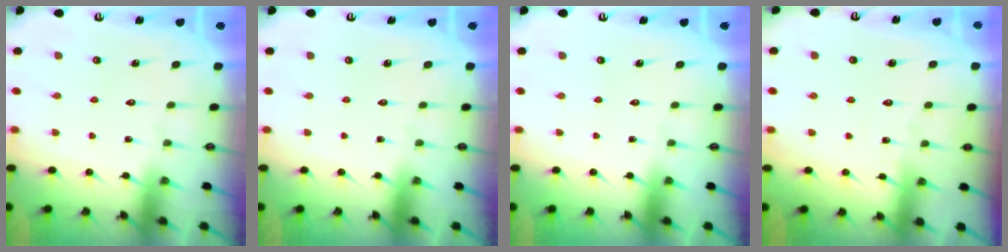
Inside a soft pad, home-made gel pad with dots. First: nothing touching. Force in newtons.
{"total": 0.0}
{"total": 0.0}
{"total": 2.9, "press": 2.9, "slide": 0.3}